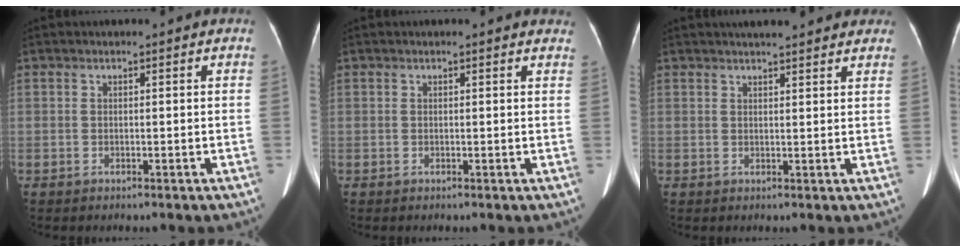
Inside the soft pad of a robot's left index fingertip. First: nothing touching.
{"total": 4.0, "force": [3.7, 1.0, 1.3], "torque": [-0.007, 0.004, 0.021]}
{"total": 10.4, "force": [9.0, 2.2, 4.7], "torque": [-0.050, 0.022, 0.102]}